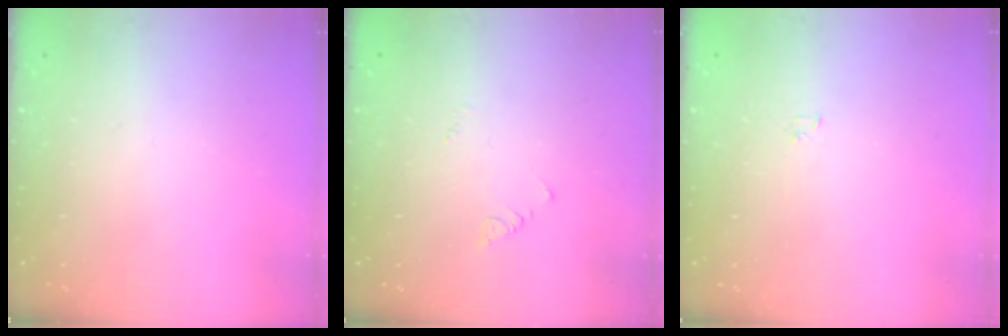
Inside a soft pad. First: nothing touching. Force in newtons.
{"total": 1.9, "press": 1.9, "slide": 0.4}
{"total": 1.2, "press": 1.2, "slide": 0.2}